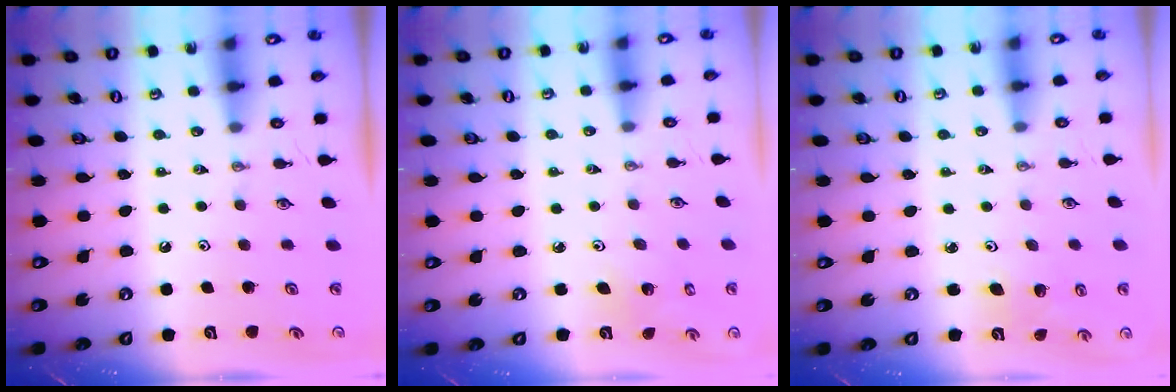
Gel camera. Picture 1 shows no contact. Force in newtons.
{"total": 2.3, "press": 2.3, "slide": 0.2}
{"total": 3.2, "press": 2.9, "slide": 1.3}